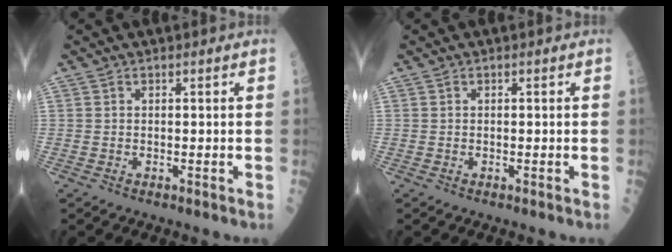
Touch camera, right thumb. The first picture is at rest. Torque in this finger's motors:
{"motor_torque": [-0.07, 0.28, -0.21, -0.06, 0.02]}